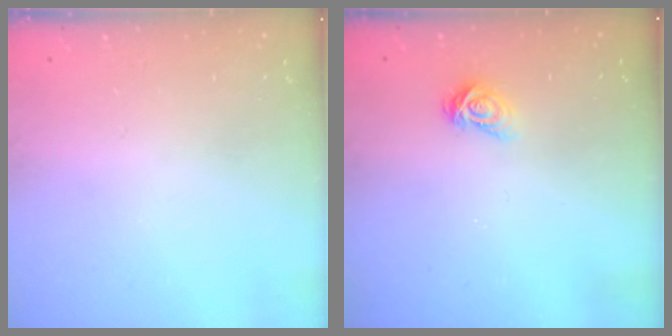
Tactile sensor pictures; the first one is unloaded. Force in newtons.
{"total": 3.8, "press": 3.8, "slide": 0.4}